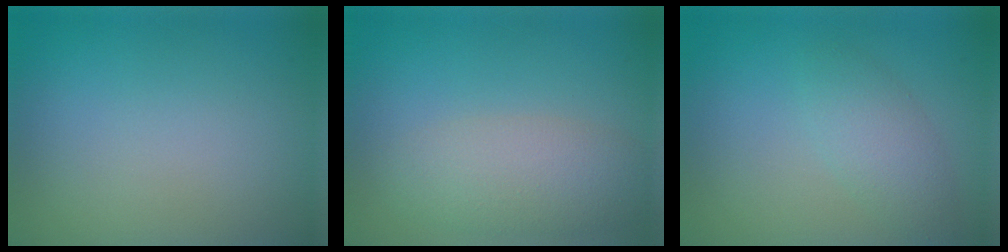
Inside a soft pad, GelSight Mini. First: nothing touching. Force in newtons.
{"total": 4.5, "press": 4.4, "slide": 0.4}
{"total": 2.5, "press": 2.5, "slide": 0.1}